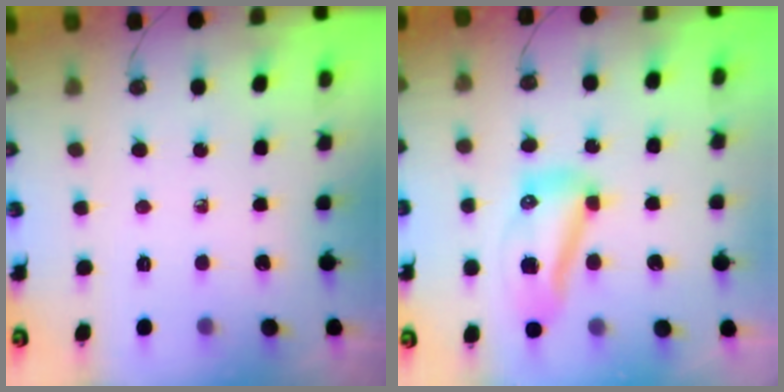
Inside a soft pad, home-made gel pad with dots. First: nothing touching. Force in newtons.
{"total": 21.3, "press": 14.3, "slide": 15.7}